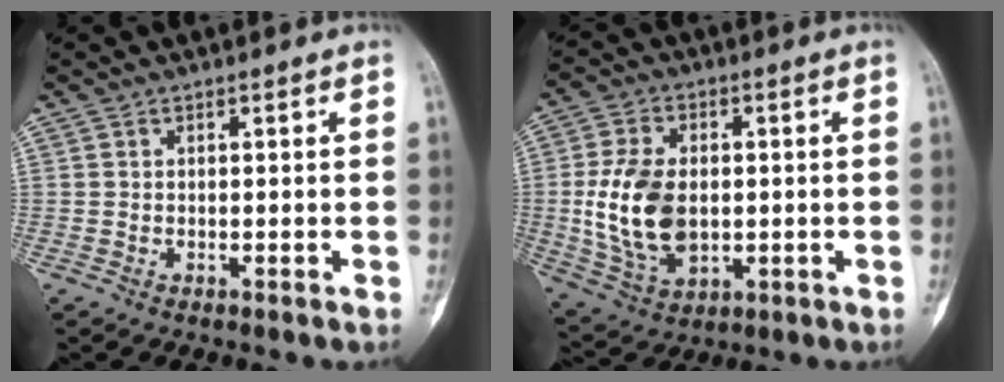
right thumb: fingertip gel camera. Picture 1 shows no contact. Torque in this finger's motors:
{"motor_torque": [1.86, 0.60, 0.57, -1.79, 0.19]}